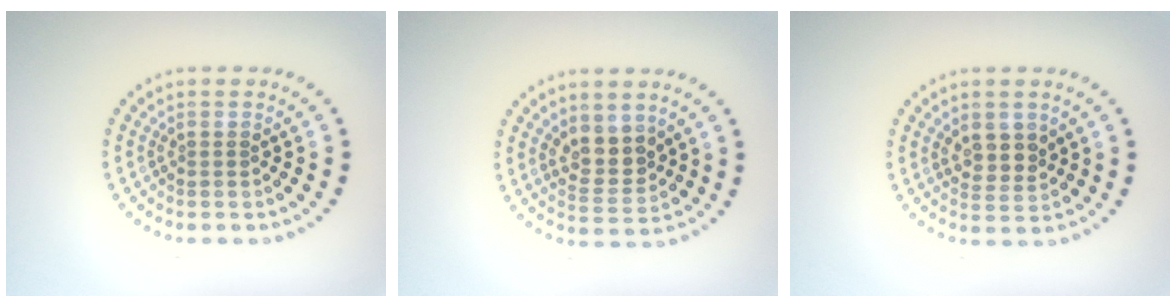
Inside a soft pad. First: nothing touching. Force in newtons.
{"total": 2.9, "press": 2.6, "slide": 1.3}
{"total": 2.4, "press": 2.2, "slide": 1.0}